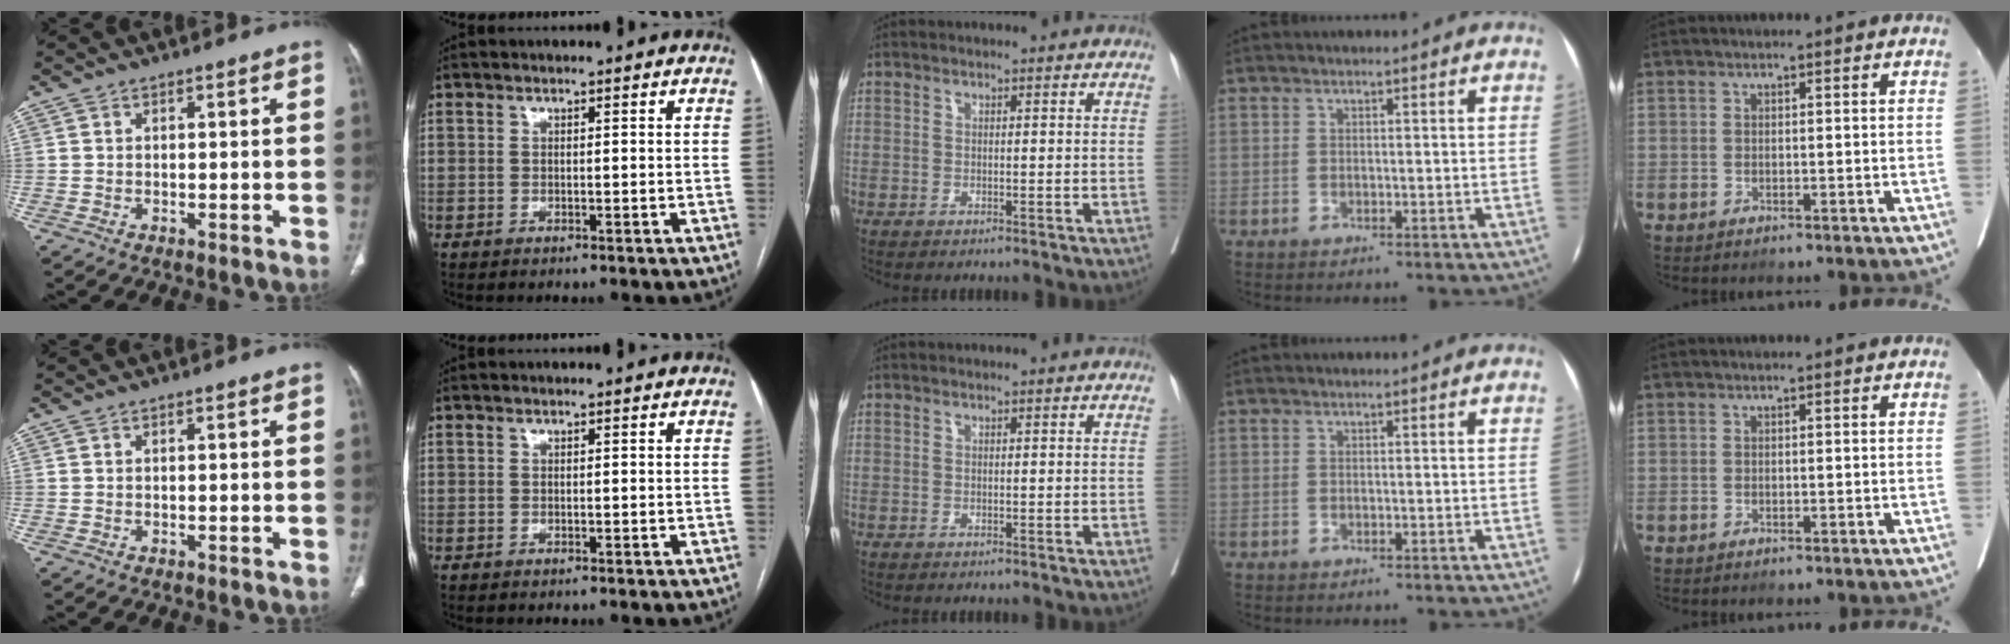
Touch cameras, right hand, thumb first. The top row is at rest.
{}